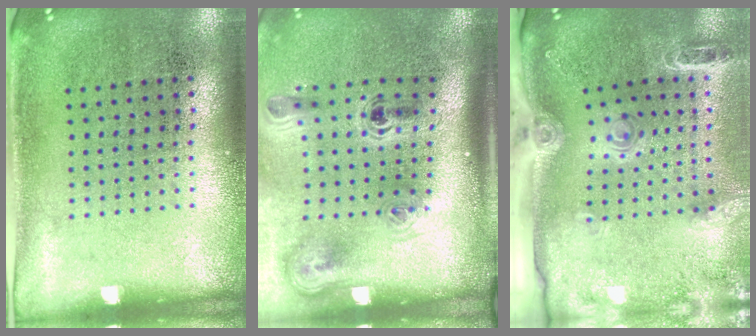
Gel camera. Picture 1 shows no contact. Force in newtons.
{"total": 2.3, "press": 1.5, "slide": 1.7}
{"total": 2.2, "press": 1.8, "slide": 1.2}